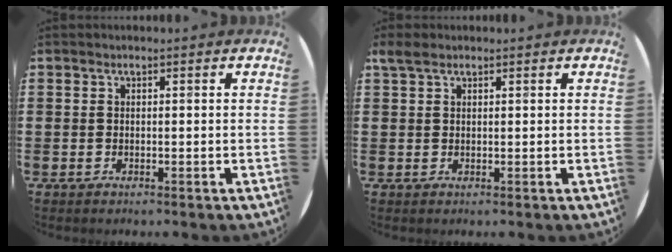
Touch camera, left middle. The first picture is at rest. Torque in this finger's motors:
{"motor_torque": [0.47, -0.45, 0.04, 0.04]}